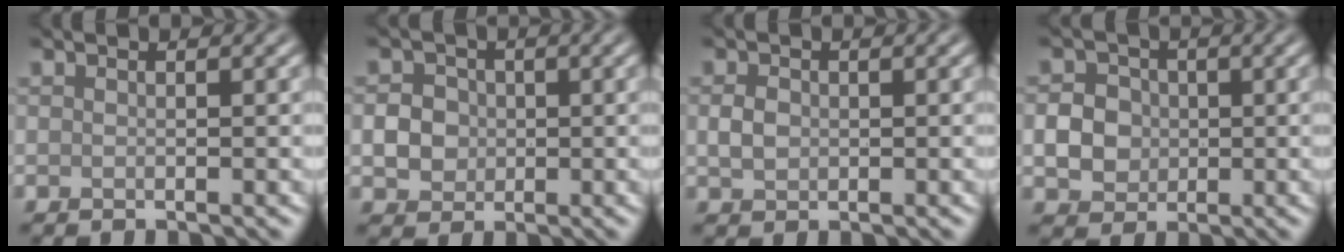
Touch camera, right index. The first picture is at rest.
{"total": 2.7, "force": [-0.2, 2.4, 1.1], "torque": [-0.015, 0.000, -0.003]}
{"total": 1.6, "force": [0.1, 1.3, 1.0], "torque": [-0.022, 0.001, -0.001]}
{"total": 3.3, "force": [-0.3, 2.9, 1.5], "torque": [-0.023, 0.001, -0.007]}